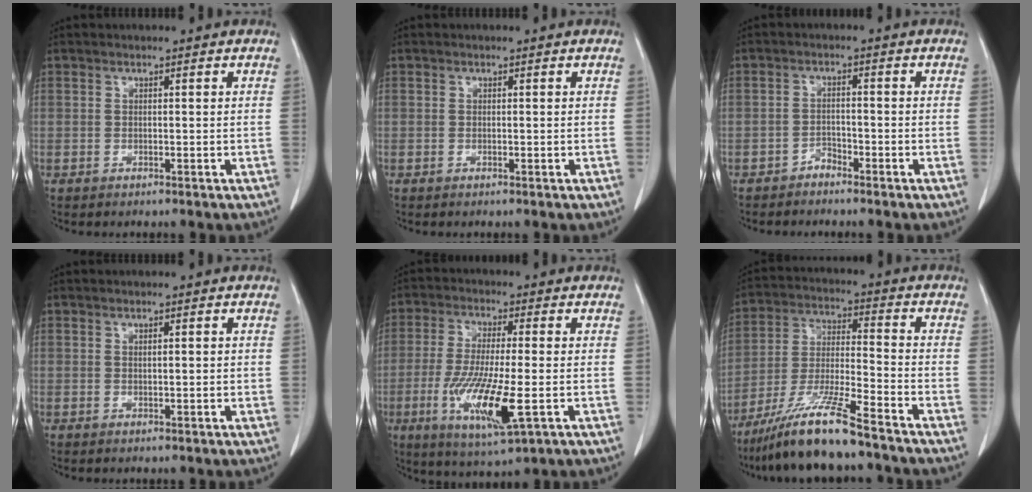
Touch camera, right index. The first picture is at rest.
{"total": 0.0}
{"total": 1.8, "force": [-1.6, 0.7, 0.4], "torque": [-0.001, 0.003, -0.028]}
{"total": 1.0, "force": [0.2, 0.3, 1.0], "torque": [-0.018, 0.001, 0.005]}
{"total": 12.5, "force": [-3.5, 1.5, 12.0], "torque": [-0.234, -0.028, -0.059]}
{"total": 12.7, "force": [-9.7, -0.1, 8.1], "torque": [-0.160, -0.025, -0.181]}